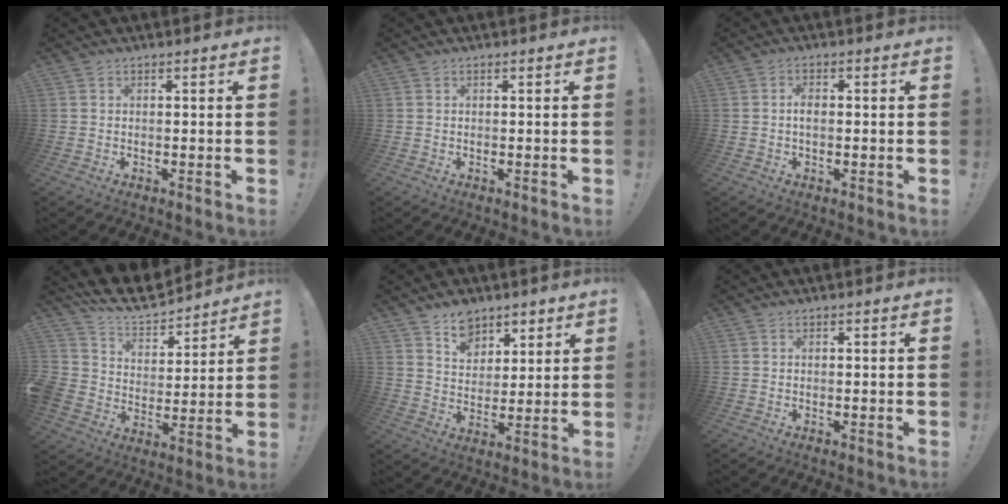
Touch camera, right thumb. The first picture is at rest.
{"total": 0.0}
{"total": 2.5, "force": [-0.1, 1.3, 2.1], "torque": [-0.032, 0.005, -0.004]}
{"total": 11.0, "force": [9.0, 5.6, 3.1], "torque": [-0.071, -0.072, 0.168]}
{"total": 9.3, "force": [6.5, 6.4, 1.9], "torque": [-0.025, -0.047, 0.126]}
{"total": 0.0}